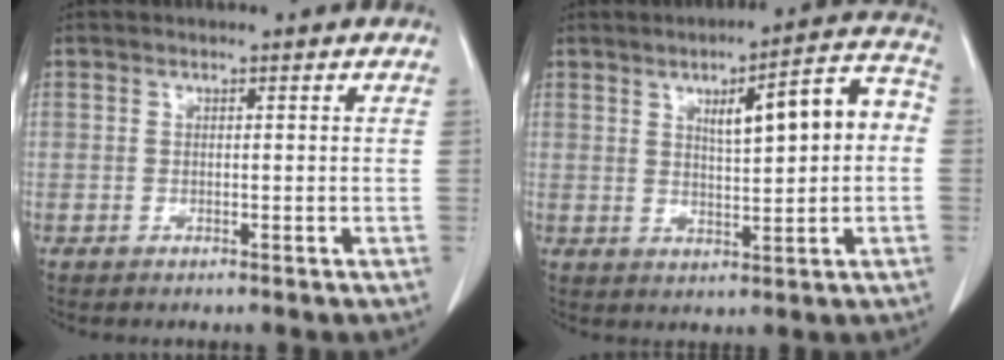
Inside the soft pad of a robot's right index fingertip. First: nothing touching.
{"total": 10.0, "force": [1.5, 2.2, 9.7], "torque": [-0.134, 0.031, 0.023]}